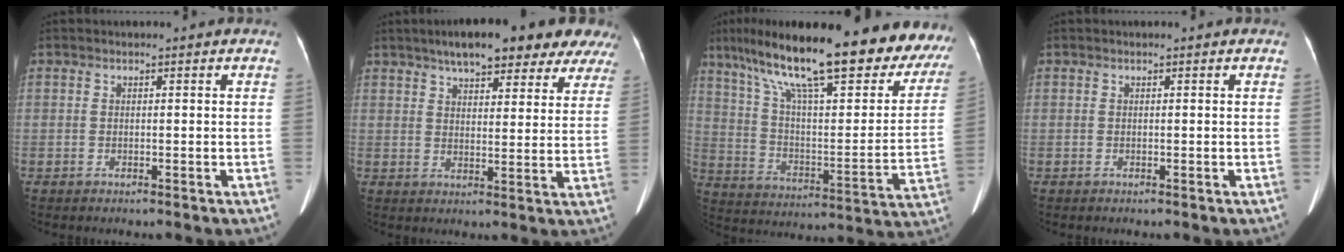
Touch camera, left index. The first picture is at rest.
{"total": 17.9, "force": [14.1, 4.9, 9.8], "torque": [-0.130, 0.035, 0.175]}
{"total": 32.0, "force": [24.8, 6.8, 19.0], "torque": [-0.290, -0.014, 0.343]}
{"total": 0.0}